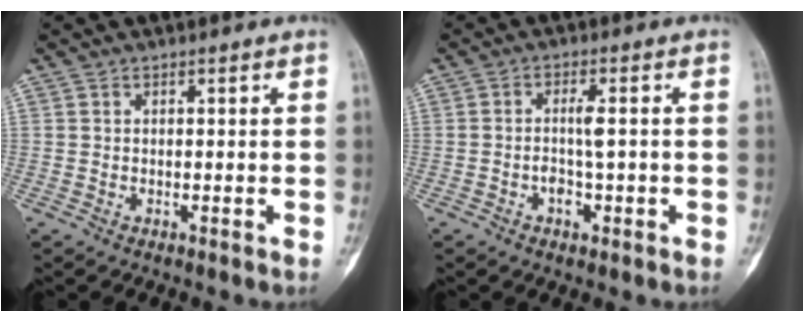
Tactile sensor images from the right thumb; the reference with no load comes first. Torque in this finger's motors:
{"motor_torque": [0.66, 3.44, 0.54, -0.45, 0.01]}